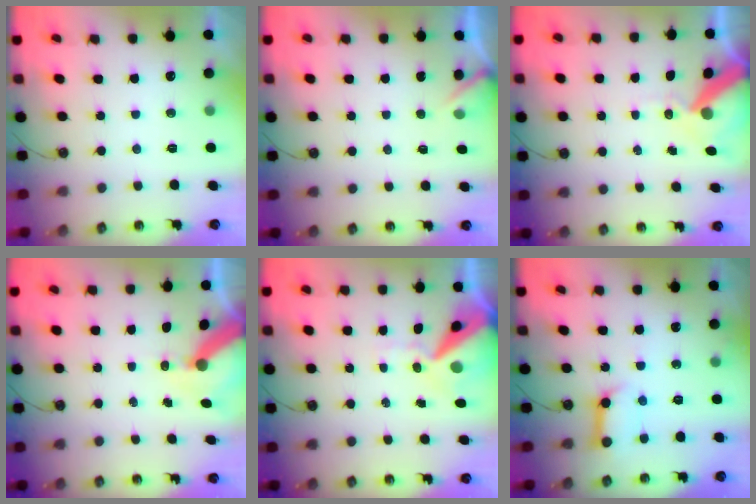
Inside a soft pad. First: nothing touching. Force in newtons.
{"total": 2.9, "press": 2.9, "slide": 0.3}
{"total": 10.9, "press": 10.8, "slide": 1.5}
{"total": 8.2, "press": 8.1, "slide": 0.9}
{"total": 13.1, "press": 13.0, "slide": 1.7}
{"total": 10.5, "press": 10.4, "slide": 1.2}